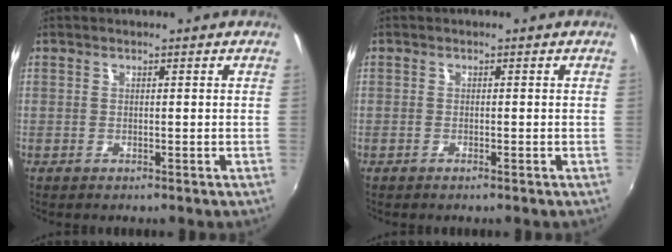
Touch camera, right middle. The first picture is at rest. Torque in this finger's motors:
{"motor_torque": [-0.48, 0.06, 0.03, -0.01]}